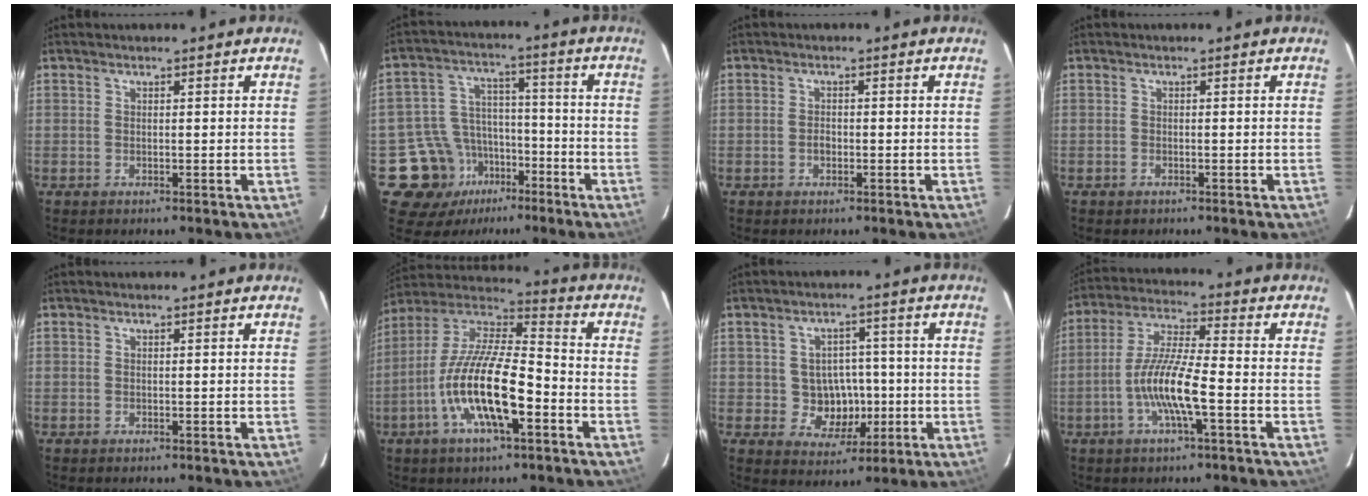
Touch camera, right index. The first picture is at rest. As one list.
[{"total": 12.2, "force": [-7.1, 9.5, 2.8], "torque": [-0.076, 0.039, -0.104]}, {"total": 1.6, "force": [-0.5, 1.2, 0.9], "torque": [-0.016, 0.003, -0.010]}, {"total": 0.8, "force": [-0.6, 0.5, 0.0], "torque": [-0.001, 0.003, -0.010]}, {"total": 0.0}, {"total": 18.0, "force": [-6.6, 5.3, 16.0], "torque": [-0.311, -0.013, -0.130]}, {"total": 7.4, "force": [-1.0, 6.8, 2.9], "torque": [-0.060, 0.015, 0.000]}, {"total": 10.4, "force": [-3.6, 1.0, 9.7], "torque": [-0.202, 0.002, -0.072]}]